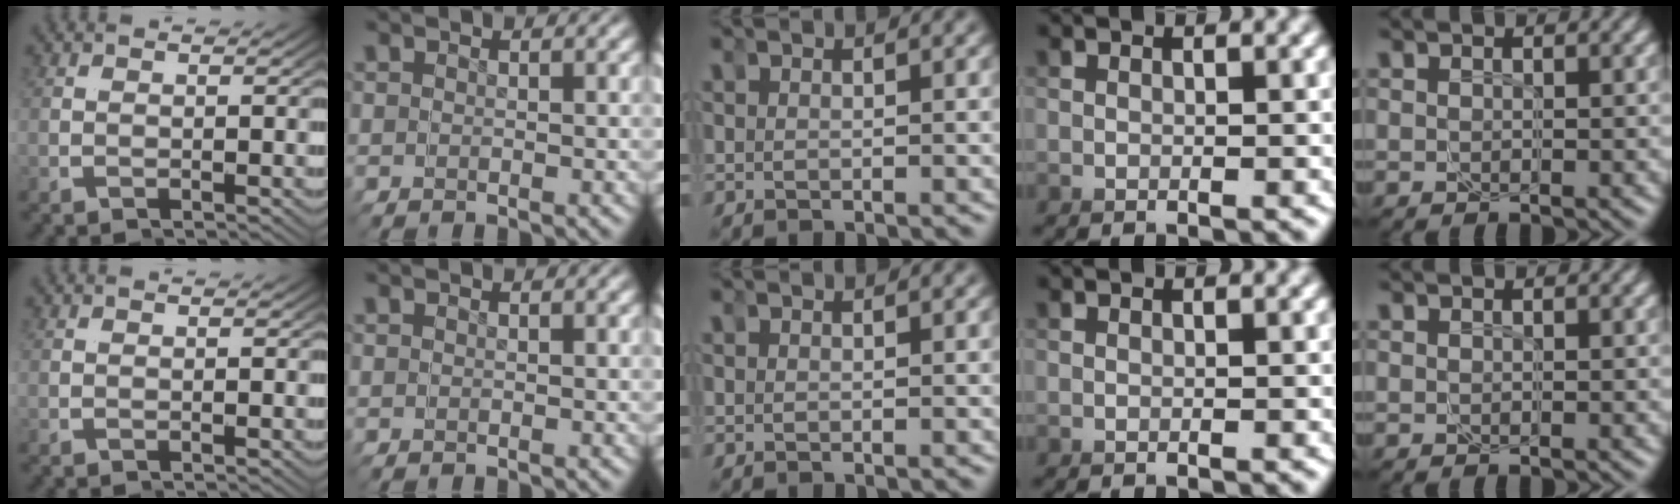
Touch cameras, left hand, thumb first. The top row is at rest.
{}